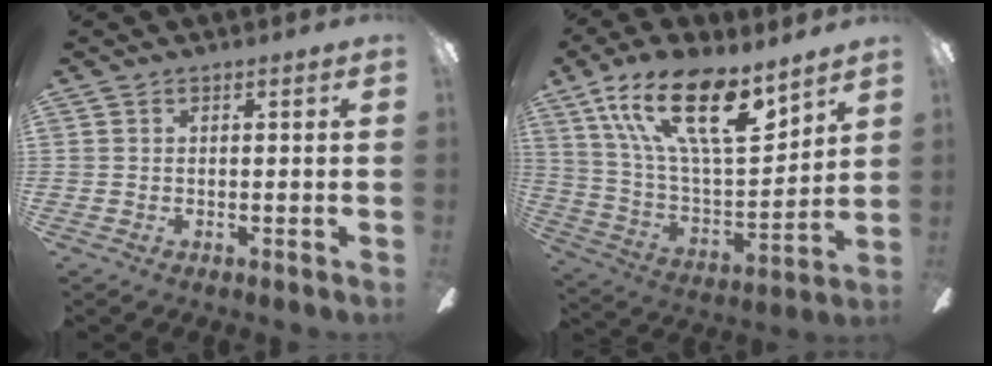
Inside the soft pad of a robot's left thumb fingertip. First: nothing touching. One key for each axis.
{"total": 22.8, "fx": 13.5, "fy": 8.2, "fz": 16.4, "tx": -0.311, "ty": -0.075, "tz": 0.227}